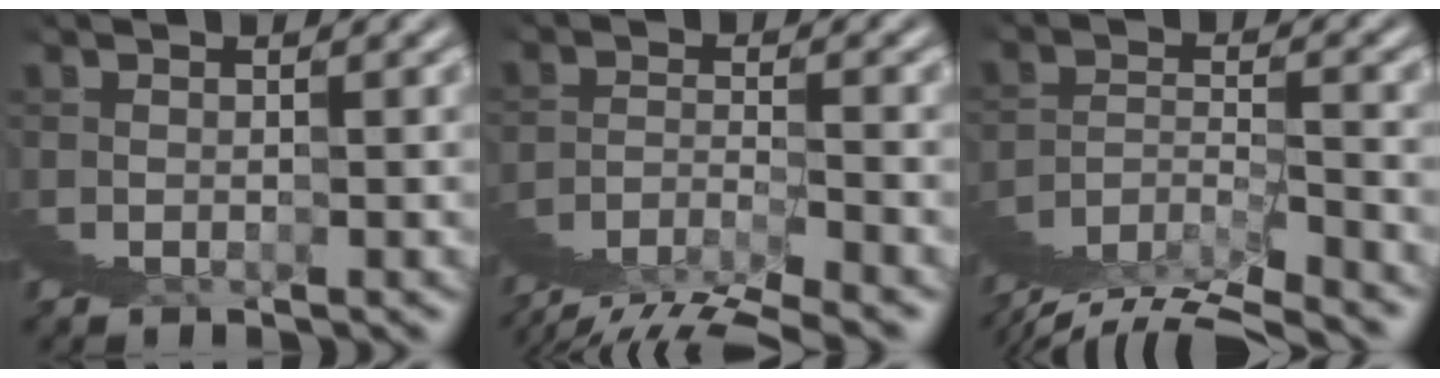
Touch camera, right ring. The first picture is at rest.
{"total": 2.8, "force": [0.6, 1.9, 2.0], "torque": [-0.028, 0.020, -0.008]}
{"total": 2.5, "force": [0.3, 1.5, 2.0], "torque": [-0.018, 0.012, -0.012]}